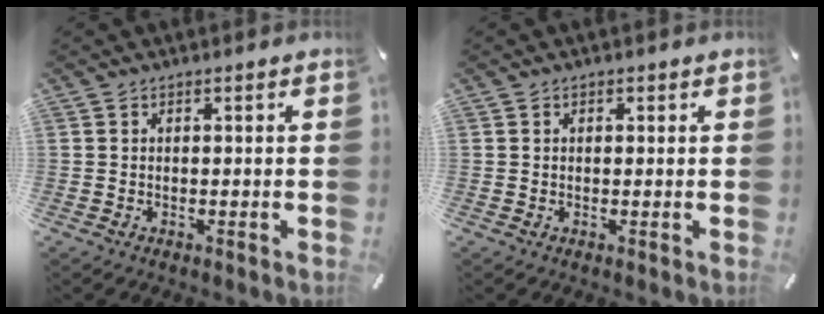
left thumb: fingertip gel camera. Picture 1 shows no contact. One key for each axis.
{"total": 0.6, "fx": 0.2, "fy": 0.6, "fz": 0.2, "tx": -0.004, "ty": 0.004, "tz": 0.003}